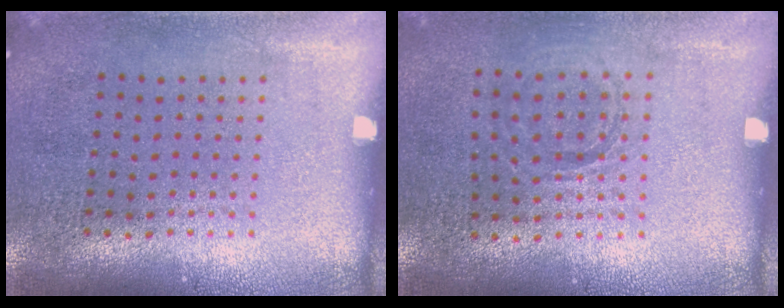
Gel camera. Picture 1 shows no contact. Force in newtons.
{"total": 0.8, "press": 0.8, "slide": 0.1}